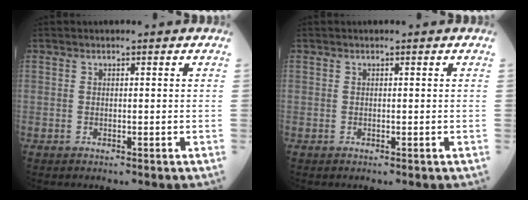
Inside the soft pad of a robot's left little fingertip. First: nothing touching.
{"total": 0.0}